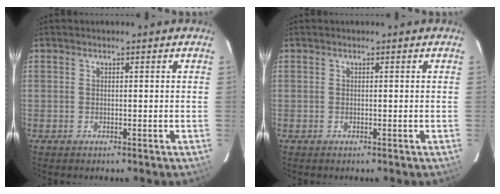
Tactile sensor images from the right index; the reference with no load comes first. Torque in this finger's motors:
{"motor_torque": [-0.01, 0.00, 0.00, 0.00]}